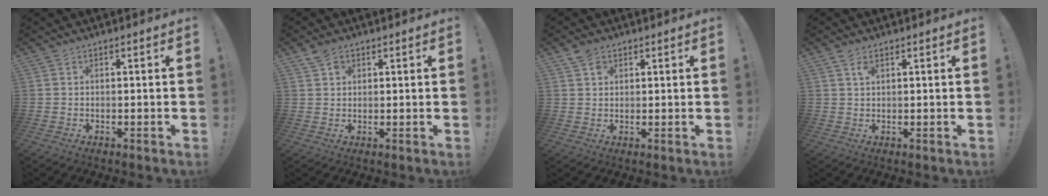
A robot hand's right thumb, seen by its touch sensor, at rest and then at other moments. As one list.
[{"total": 3.2, "force": [1.9, 2.2, 1.2], "torque": [-0.015, -0.004, 0.034]}, {"total": 3.4, "force": [2.1, 2.3, 1.1], "torque": [-0.014, -0.006, 0.038]}, {"total": 2.5, "force": [1.5, 1.2, 1.6], "torque": [-0.021, -0.003, 0.024]}]